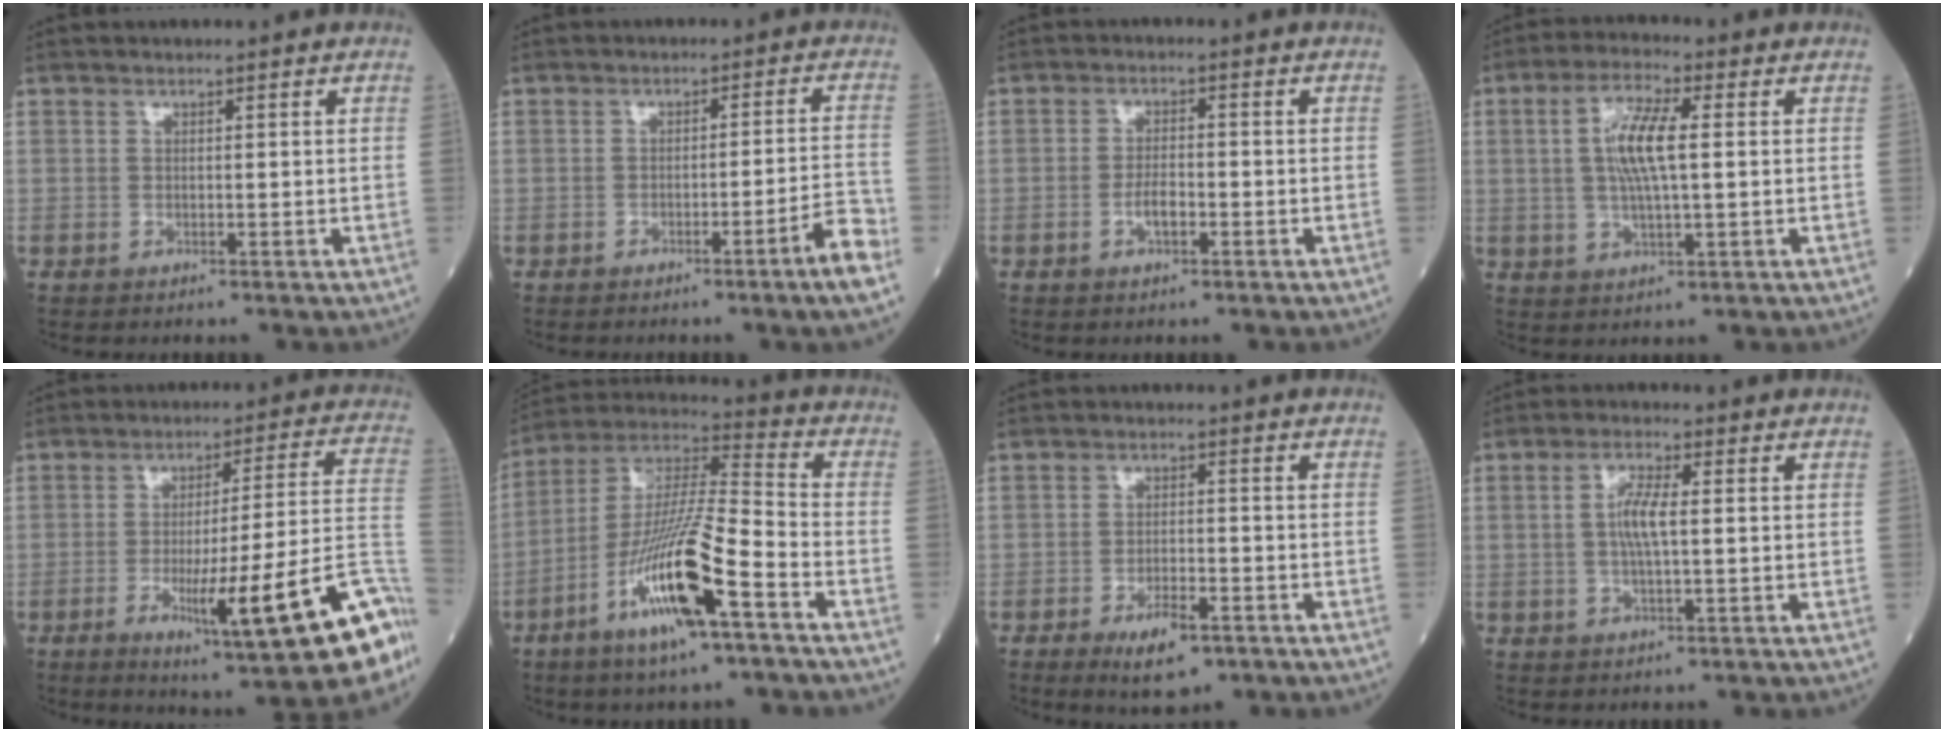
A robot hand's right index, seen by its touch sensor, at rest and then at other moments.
{"total": 5.7, "force": [-3.4, -0.9, 4.5], "torque": [-0.048, 0.004, -0.050]}
{"total": 2.8, "force": [-1.1, 1.0, 2.4], "torque": [-0.046, 0.003, -0.018]}
{"total": 7.9, "force": [1.1, 1.5, 7.7], "torque": [-0.157, 0.006, 0.020]}
{"total": 19.7, "force": [-8.3, 0.9, 17.9], "torque": [-0.203, -0.005, -0.115]}
{"total": 16.4, "force": [-7.3, 1.5, 14.6], "torque": [-0.289, -0.010, -0.134]}
{"total": 6.0, "force": [-3.5, 2.0, 4.5], "torque": [-0.078, -0.005, -0.052]}
{"total": 4.6, "force": [0.3, 0.8, 4.6], "torque": [-0.097, 0.004, 0.003]}